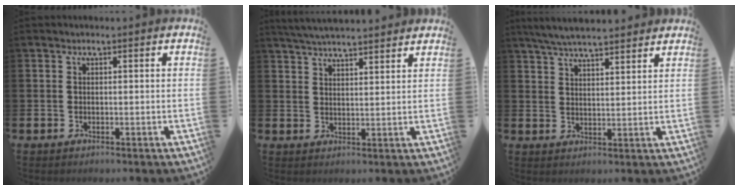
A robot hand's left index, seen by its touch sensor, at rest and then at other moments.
{"total": 4.6, "force": [4.5, 0.2, 0.9], "torque": [-0.036, -0.014, 0.083]}
{"total": 5.9, "force": [5.6, 0.7, 1.8], "torque": [-0.056, -0.017, 0.103]}